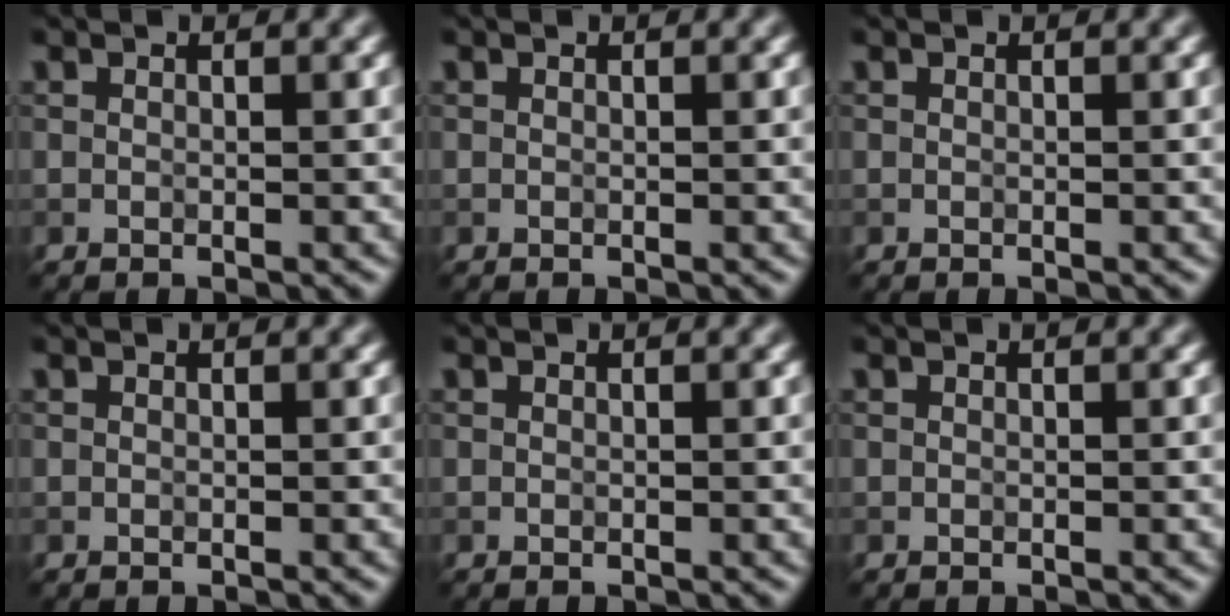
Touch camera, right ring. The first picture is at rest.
{"total": 0.0}
{"total": 0.0}
{"total": 0.0}
{"total": 0.0}
{"total": 0.0}